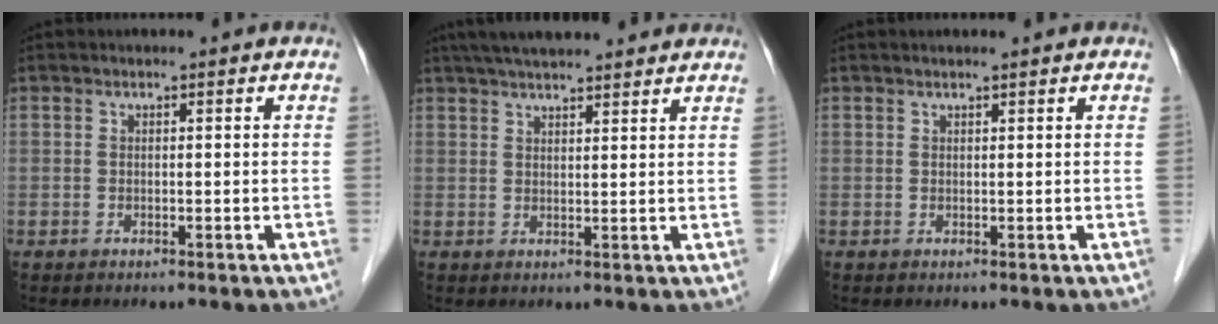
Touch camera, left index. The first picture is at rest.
{"total": 13.3, "force": [11.5, 1.8, 6.3], "torque": [-0.098, 0.045, 0.164]}
{"total": 1.7, "force": [1.4, 0.0, 1.0], "torque": [-0.012, 0.014, 0.023]}